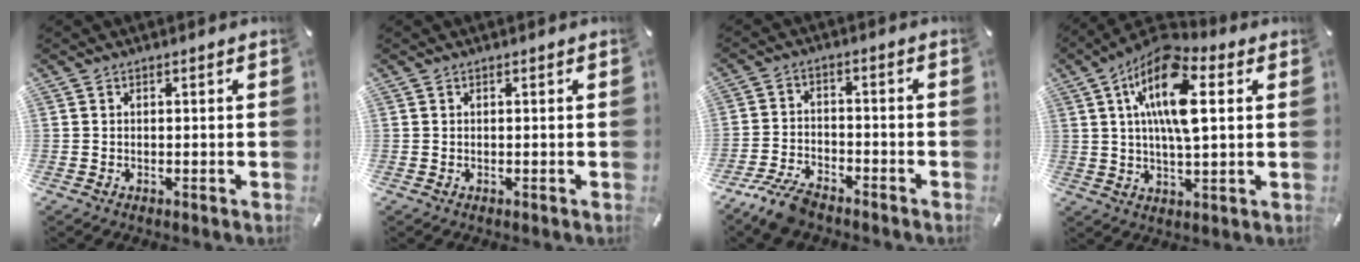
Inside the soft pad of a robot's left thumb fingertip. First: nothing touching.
{"total": 0.0}
{"total": 7.5, "force": [-6.1, 2.5, 3.5], "torque": [-0.079, 0.023, -0.118]}
{"total": 15.2, "force": [4.6, 6.5, 13.0], "torque": [-0.257, -0.007, 0.077]}